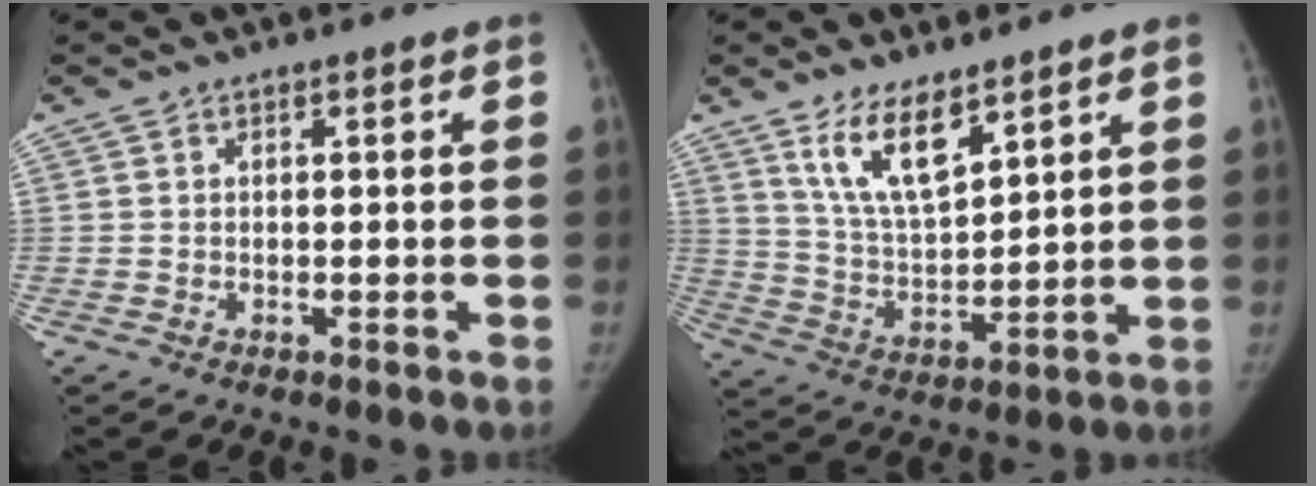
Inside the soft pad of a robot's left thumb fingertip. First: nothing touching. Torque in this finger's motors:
{"motor_torque": [0.20, -0.45, 1.63, -1.03, 0.37]}